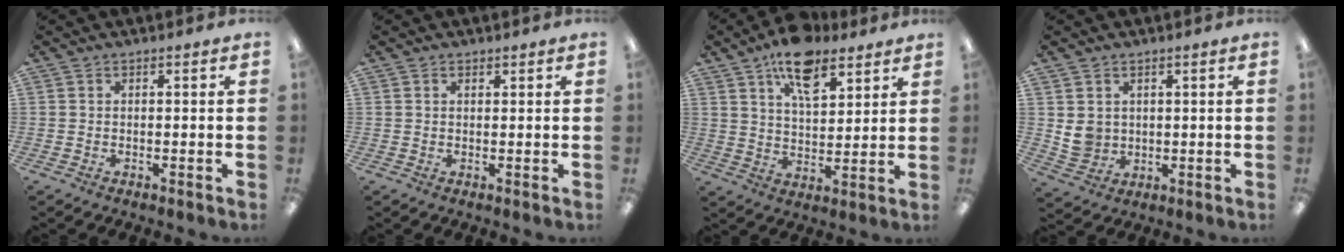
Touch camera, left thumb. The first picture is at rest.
{"total": 0.8, "force": [0.5, 0.5, 0.3], "torque": [-0.005, 0.001, 0.010]}
{"total": 13.1, "force": [8.5, 6.4, 7.6], "torque": [-0.112, -0.038, 0.148]}
{"total": 5.2, "force": [1.7, 4.7, 1.5], "torque": [-0.022, 0.003, 0.037]}